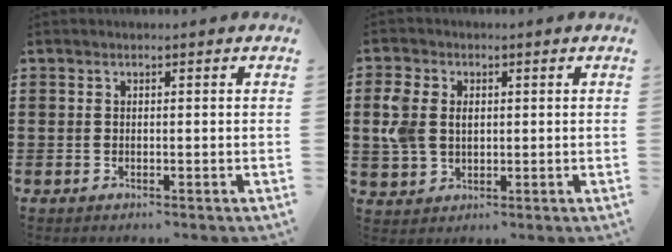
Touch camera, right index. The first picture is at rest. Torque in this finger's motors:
{"motor_torque": [0.50, 0.23, 0.43, 0.11]}